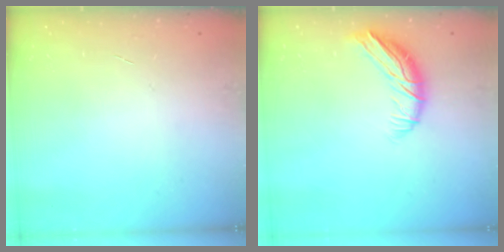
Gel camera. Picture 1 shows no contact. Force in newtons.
{"total": 8.9, "press": 8.9, "slide": 1.2}